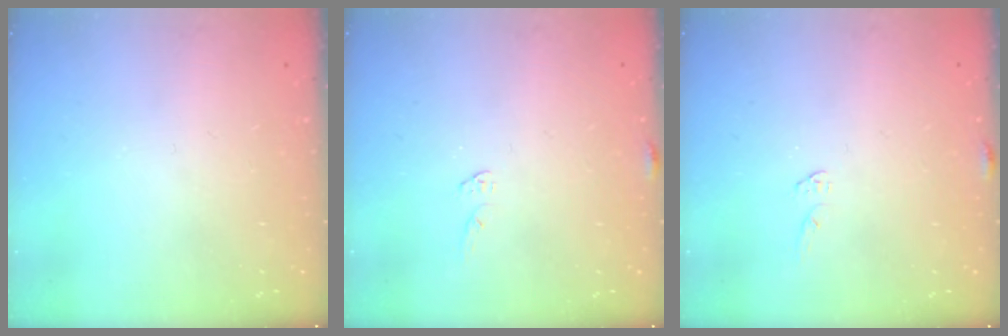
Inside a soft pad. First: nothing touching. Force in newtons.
{"total": 5.0, "press": 5.0, "slide": 0.3}
{"total": 5.0, "press": 5.0, "slide": 0.3}